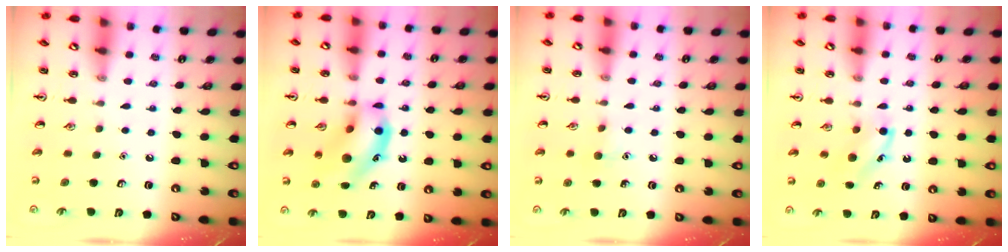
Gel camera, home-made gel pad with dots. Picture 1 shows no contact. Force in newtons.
{"total": 14.9, "press": 14.5, "slide": 3.2}
{"total": 5.7, "press": 5.4, "slide": 1.7}
{"total": 4.6, "press": 4.4, "slide": 1.3}